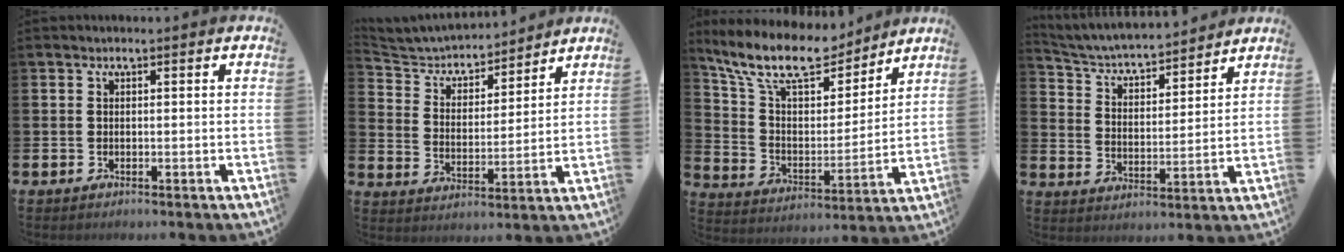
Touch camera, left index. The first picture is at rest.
{"total": 5.2, "force": [4.9, 1.4, 0.7], "torque": [-0.049, -0.038, 0.081]}
{"total": 12.6, "force": [10.8, 4.0, 5.0], "torque": [-0.139, -0.064, 0.191]}
{"total": 5.0, "force": [4.8, 0.9, 1.2], "torque": [-0.054, -0.043, 0.078]}